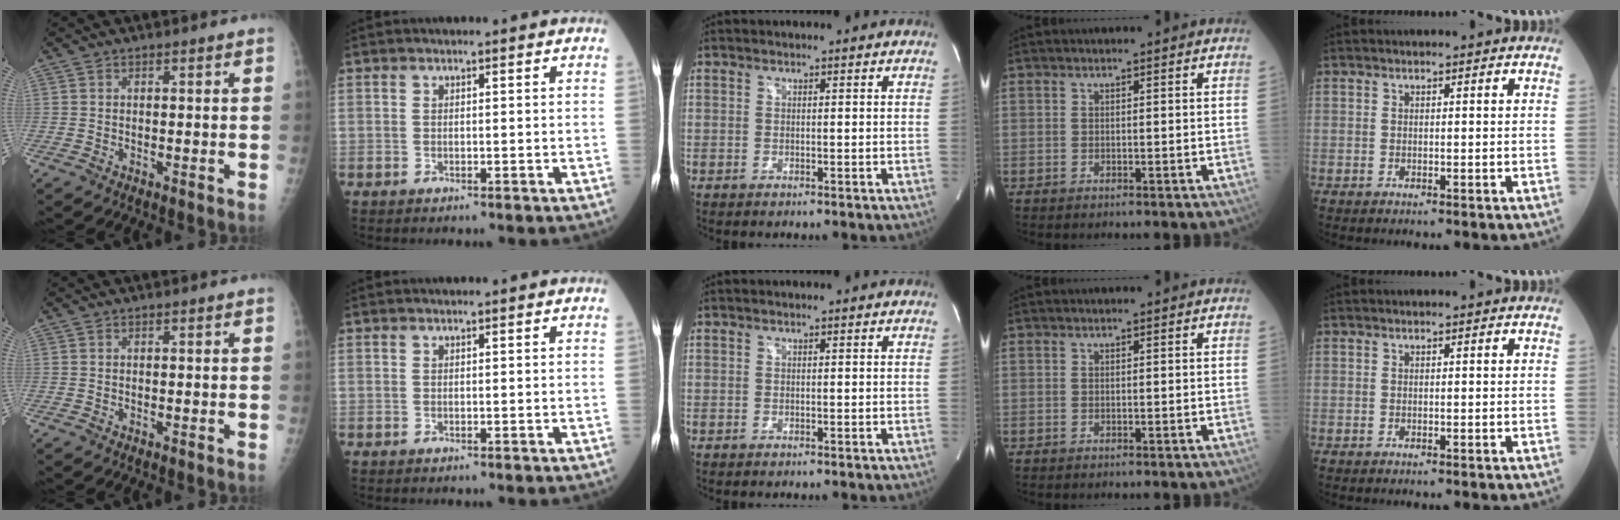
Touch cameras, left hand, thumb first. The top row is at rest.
{}